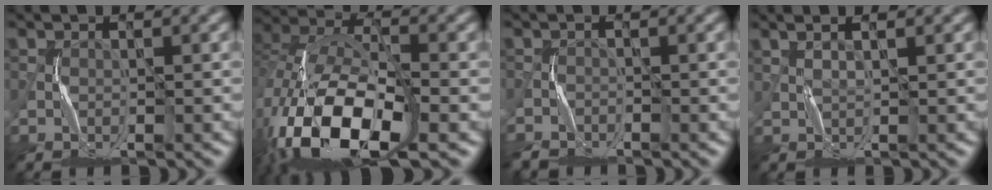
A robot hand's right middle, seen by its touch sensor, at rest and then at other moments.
{"total": 15.3, "force": [-6.8, 7.0, 11.8], "torque": [-0.251, -0.025, -0.124]}
{"total": 1.8, "force": [-1.8, 0.3, -0.1], "torque": [0.001, -0.010, -0.043]}
{"total": 1.6, "force": [1.4, 0.0, 0.8], "torque": [-0.005, -0.002, 0.012]}